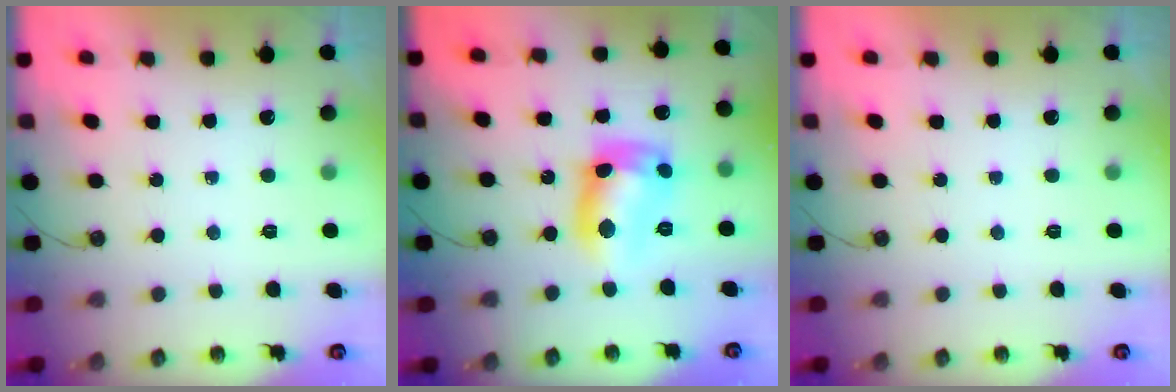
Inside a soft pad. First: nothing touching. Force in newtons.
{"total": 12.7, "press": 12.7, "slide": 1.0}
{"total": 0.0}